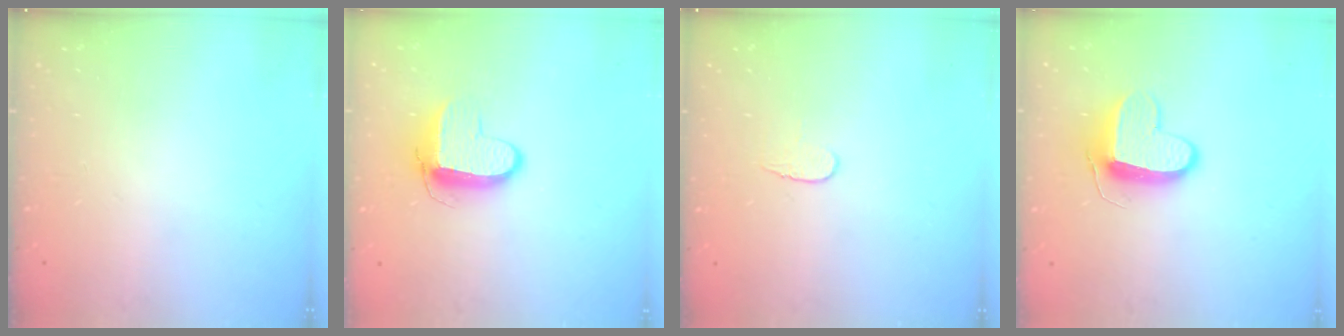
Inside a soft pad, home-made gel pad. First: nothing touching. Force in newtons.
{"total": 9.5, "press": 9.5, "slide": 0.8}
{"total": 4.3, "press": 4.2, "slide": 0.4}
{"total": 10.3, "press": 10.2, "slide": 0.5}